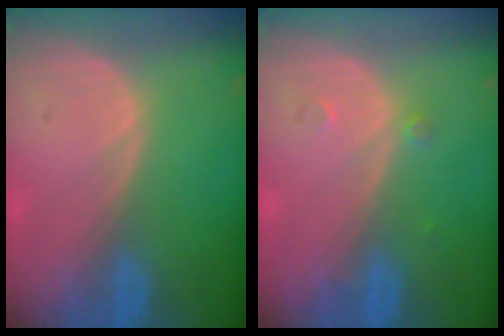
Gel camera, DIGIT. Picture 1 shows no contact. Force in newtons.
{"total": 0.8, "press": 0.8, "slide": 0.1}